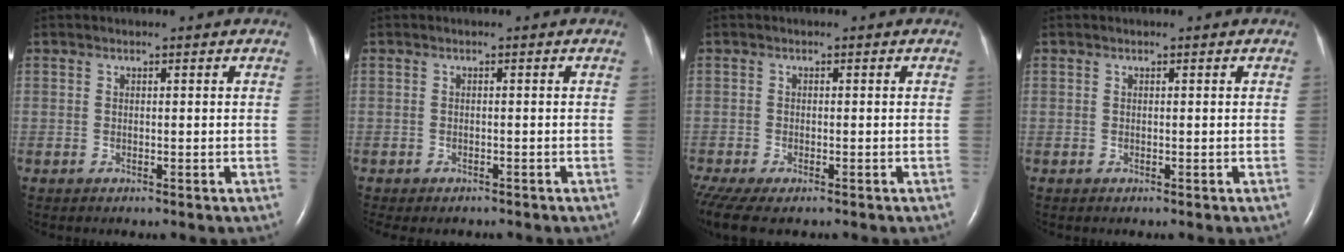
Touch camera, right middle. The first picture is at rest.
{"total": 4.0, "force": [-3.4, 1.7, 1.2], "torque": [-0.012, -0.002, -0.044]}
{"total": 8.1, "force": [-5.9, 2.9, 4.7], "torque": [-0.104, -0.010, -0.095]}
{"total": 0.0}